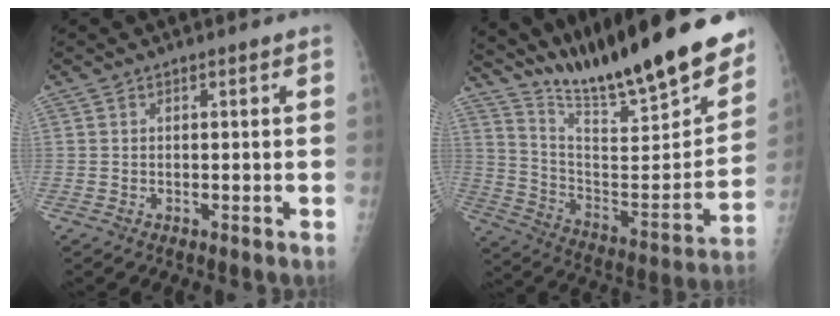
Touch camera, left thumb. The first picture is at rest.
{"total": 26.3, "force": [21.6, 3.4, 14.6], "torque": [-0.212, -0.118, 0.343]}